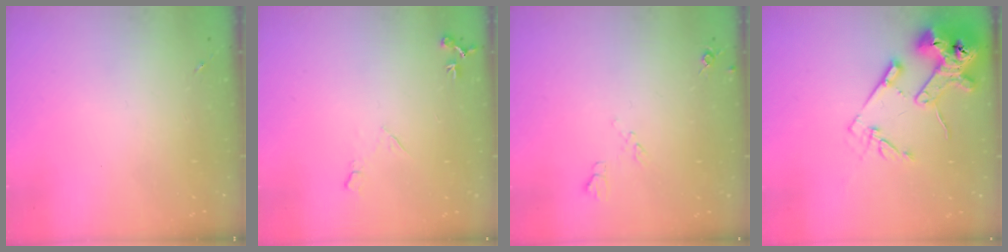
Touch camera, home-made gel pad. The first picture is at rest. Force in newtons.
{"total": 7.0, "press": 7.0, "slide": 0.8}
{"total": 6.2, "press": 6.2, "slide": 1.0}
{"total": 16.8, "press": 16.7, "slide": 1.9}